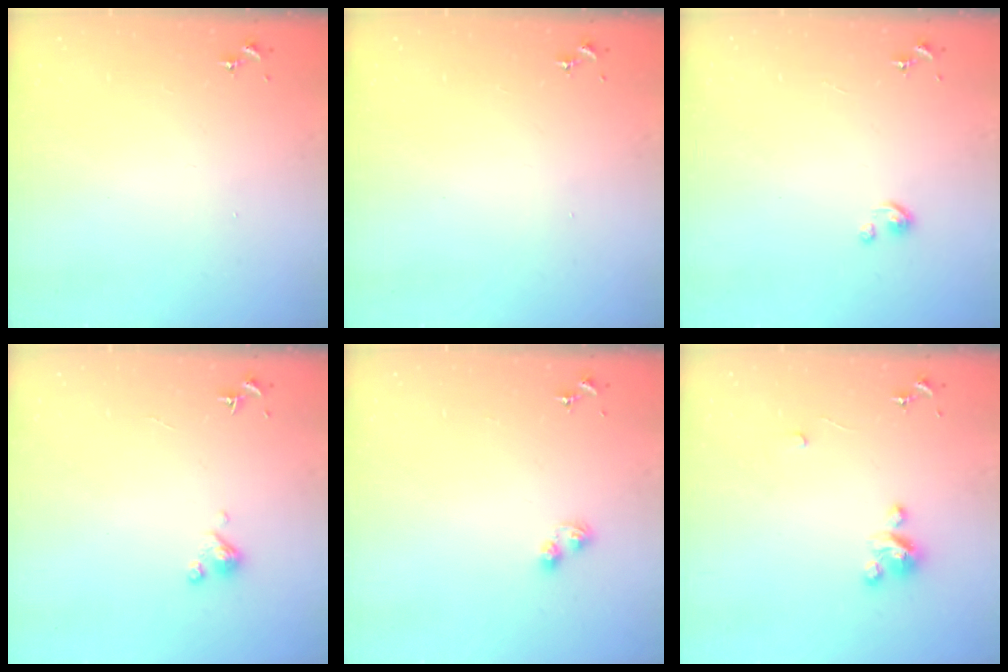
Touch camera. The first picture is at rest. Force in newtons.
{"total": 0.0}
{"total": 2.4, "press": 2.4, "slide": 0.3}
{"total": 4.1, "press": 4.1, "slide": 0.3}
{"total": 3.9, "press": 3.8, "slide": 0.5}
{"total": 4.2, "press": 4.2, "slide": 0.3}